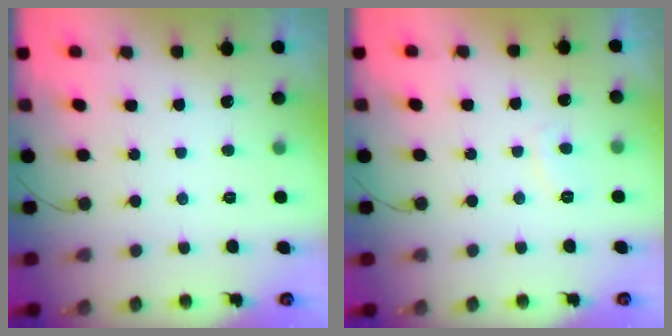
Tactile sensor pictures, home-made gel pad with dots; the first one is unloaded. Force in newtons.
{"total": 2.3, "press": 2.1, "slide": 0.7}